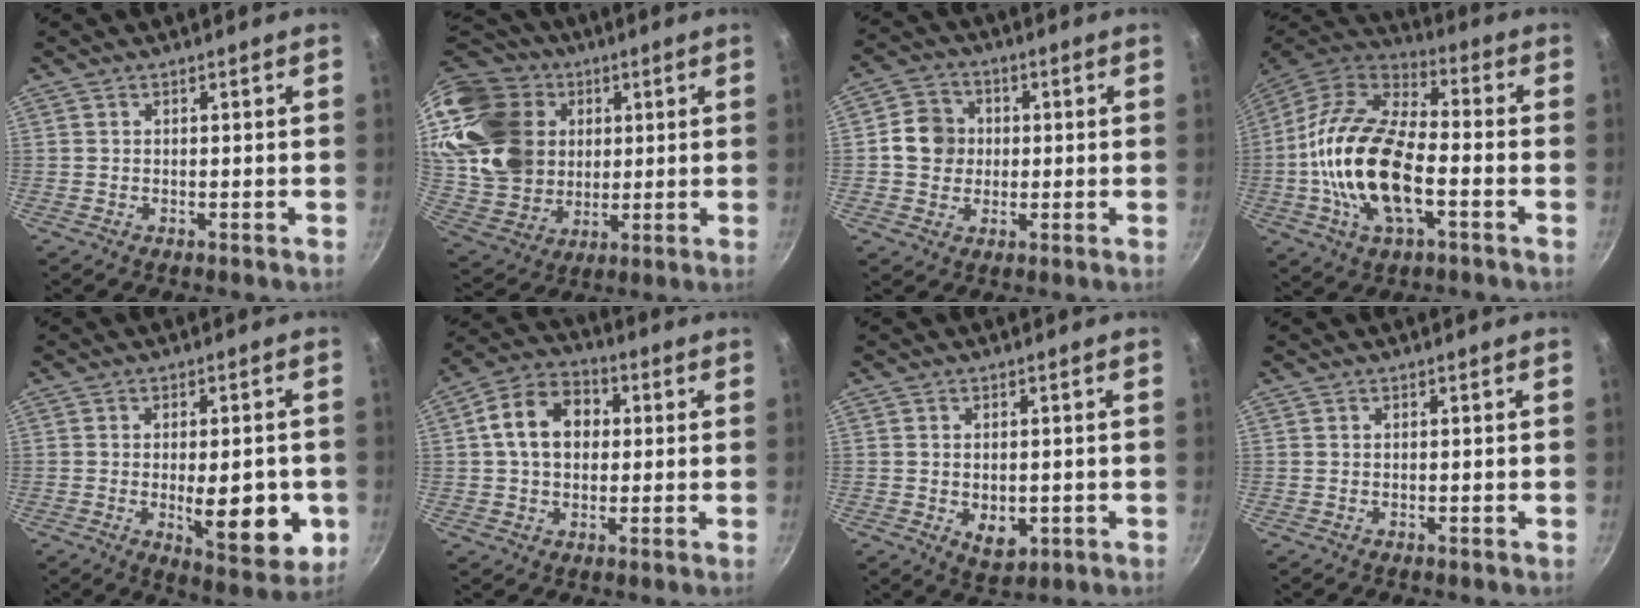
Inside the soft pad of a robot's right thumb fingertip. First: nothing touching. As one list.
[{"total": 23.1, "force": [6.7, 18.5, 12.2], "torque": [-0.199, 0.000, 0.143]}, {"total": 7.4, "force": [0.3, 6.8, 3.1], "torque": [-0.021, 0.010, -0.009]}, {"total": 20.8, "force": [-4.0, 10.2, 17.6], "torque": [-0.330, 0.031, -0.087]}, {"total": 13.3, "force": [-2.5, 5.4, 11.9], "torque": [-0.130, -0.011, -0.026]}, {"total": 11.7, "force": [1.6, 8.7, 7.7], "torque": [-0.105, 0.023, 0.011]}, {"total": 5.3, "force": [-0.9, 3.5, 3.8], "torque": [-0.048, -0.009, -0.004]}, {"total": 0.0}]